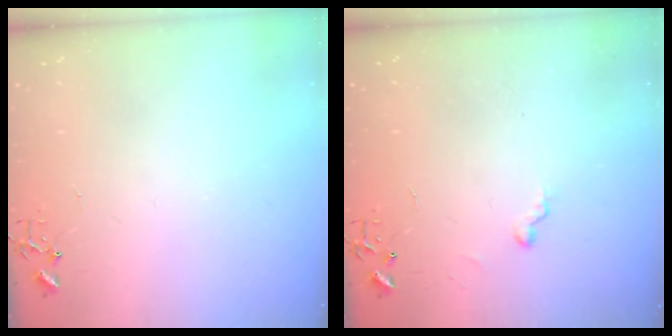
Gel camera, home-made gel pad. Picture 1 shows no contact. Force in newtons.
{"total": 5.5, "press": 5.5, "slide": 0.5}